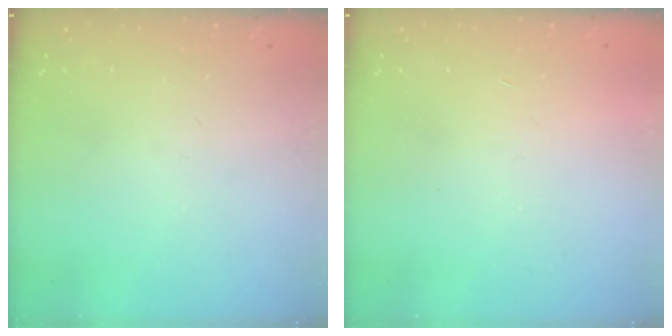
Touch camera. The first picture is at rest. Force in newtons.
{"total": 1.7, "press": 1.7, "slide": 0.1}